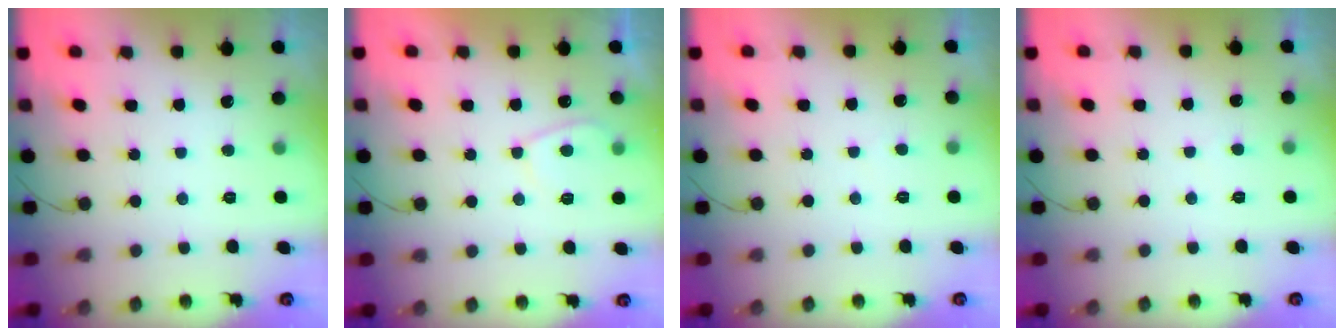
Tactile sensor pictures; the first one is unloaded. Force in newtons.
{"total": 4.1, "press": 4.0, "slide": 0.8}
{"total": 2.6, "press": 2.6, "slide": 0.3}
{"total": 2.6, "press": 2.6, "slide": 0.3}